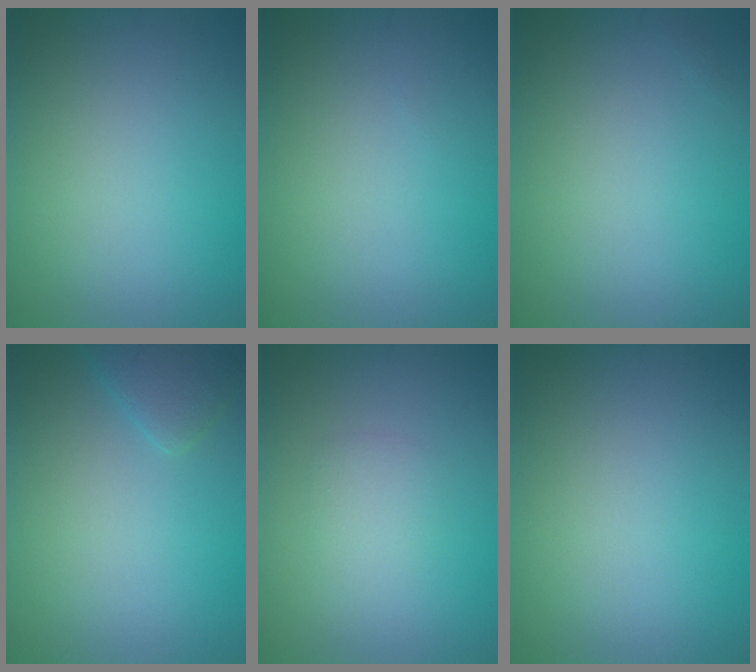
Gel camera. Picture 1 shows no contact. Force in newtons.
{"total": 0.0}
{"total": 0.0}
{"total": 2.1, "press": 2.1, "slide": 0.1}
{"total": 1.4, "press": 1.4, "slide": 0.1}
{"total": 0.0}